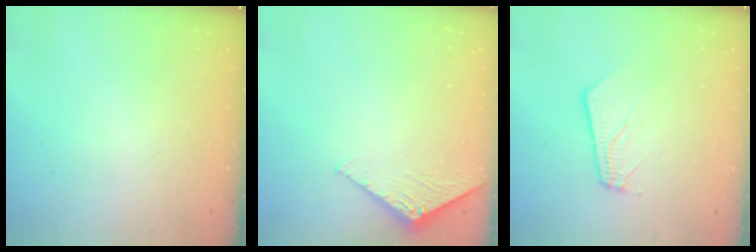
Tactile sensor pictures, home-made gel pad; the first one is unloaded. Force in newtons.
{"total": 2.4, "press": 2.4, "slide": 0.2}
{"total": 3.9, "press": 3.9, "slide": 0.2}